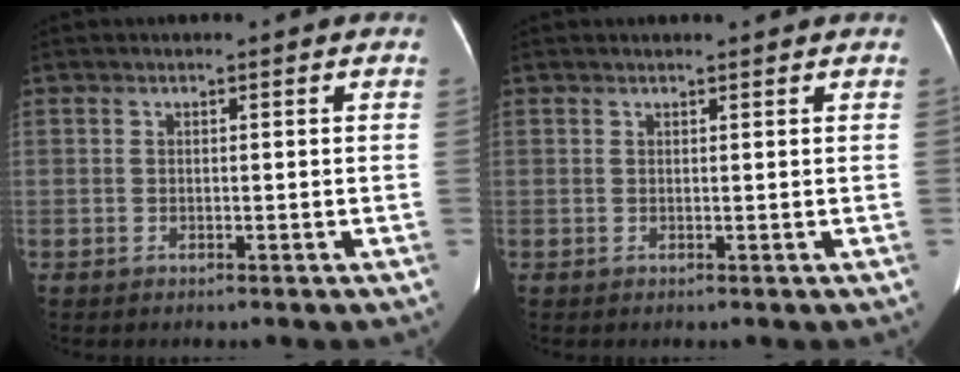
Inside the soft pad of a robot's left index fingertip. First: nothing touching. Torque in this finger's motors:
{"motor_torque": [-0.17, 0.18, -0.20, -0.03]}